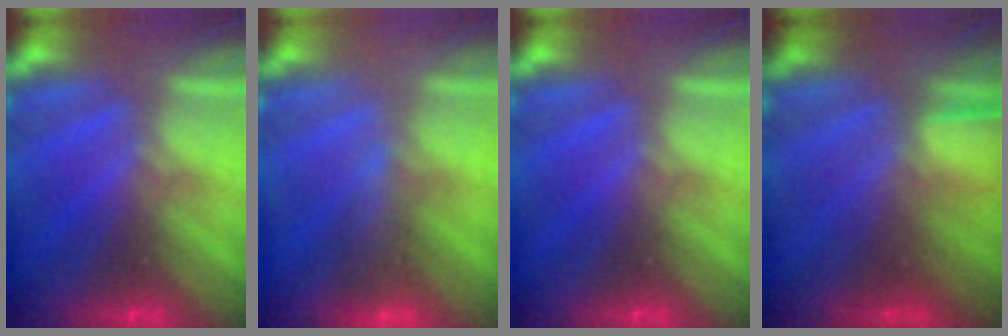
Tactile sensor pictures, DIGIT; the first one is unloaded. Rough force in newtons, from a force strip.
{"total": 4.7}
{"total": 0.0}
{"total": 1.4}